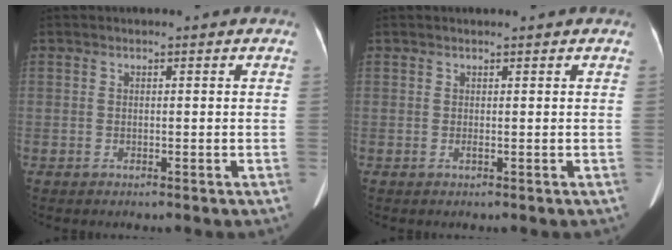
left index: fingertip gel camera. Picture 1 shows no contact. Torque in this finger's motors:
{"motor_torque": [0.25, 0.14, 0.04, 0.02]}